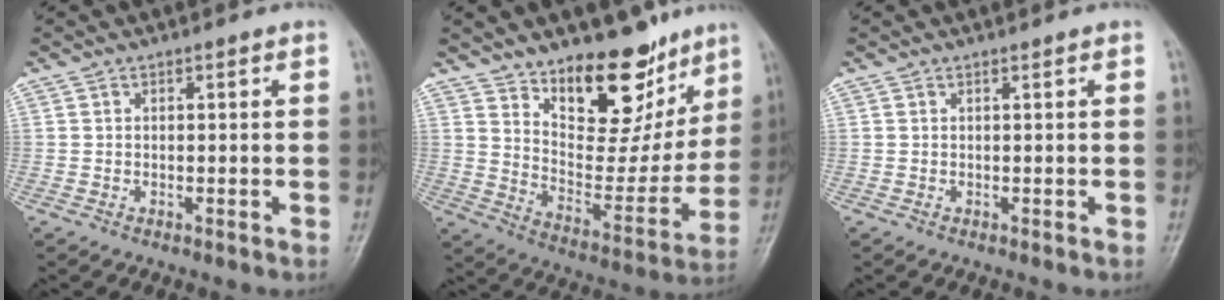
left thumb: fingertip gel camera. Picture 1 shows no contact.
{"total": 19.0, "force": [13.0, 9.4, 10.3], "torque": [-0.086, -0.092, 0.205]}
{"total": 0.0}